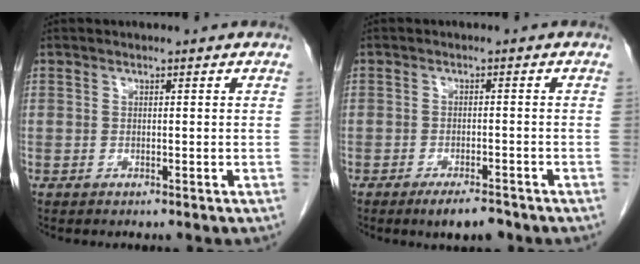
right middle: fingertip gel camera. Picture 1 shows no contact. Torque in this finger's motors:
{"motor_torque": [0.86, -0.93, 0.02, 0.08]}